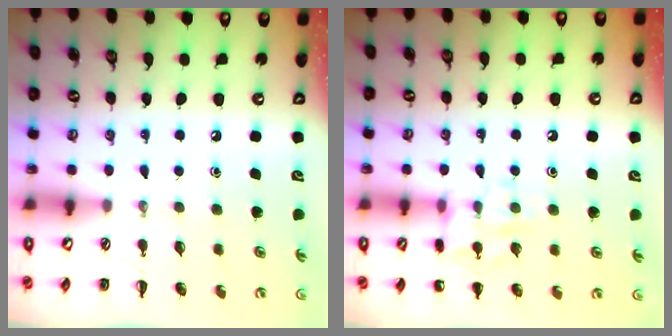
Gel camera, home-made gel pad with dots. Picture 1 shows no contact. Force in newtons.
{"total": 10.7, "press": 10.7, "slide": 0.6}